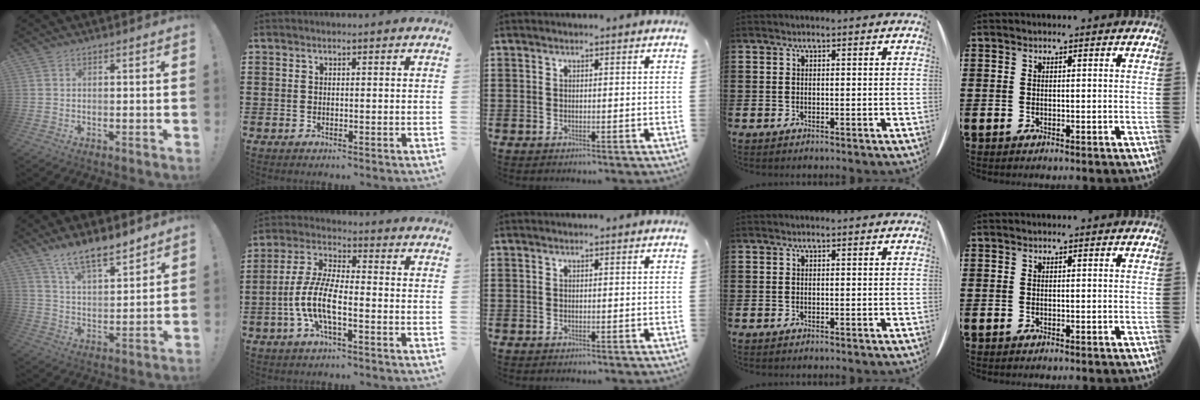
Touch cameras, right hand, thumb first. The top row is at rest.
{"thumb": {"total": 10.6, "force": [8.9, 2.8, 5.1], "torque": [-0.092, -0.059, 0.162]}, "index": {"total": 7.9, "force": [-2.9, 2.3, 7.0], "torque": [-0.171, -0.012, -0.064]}}